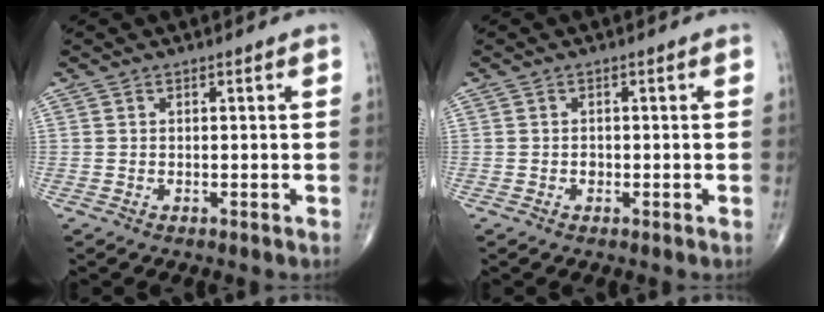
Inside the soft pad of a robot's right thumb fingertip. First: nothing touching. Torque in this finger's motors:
{"motor_torque": [0.23, 0.05, 0.25, 0.04, 0.00]}